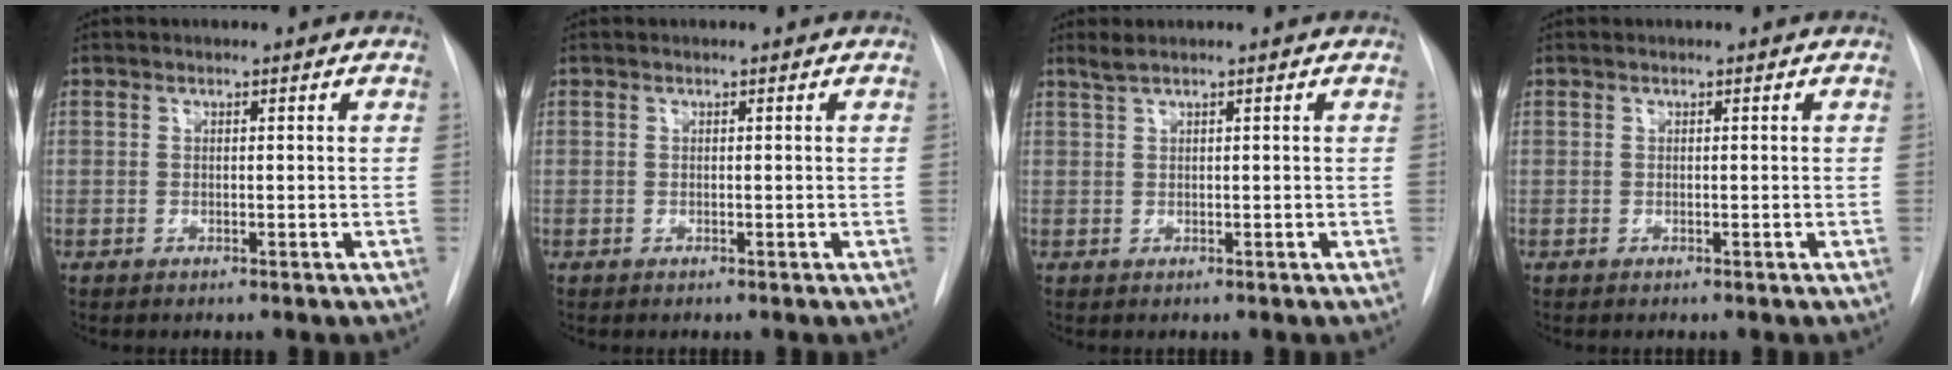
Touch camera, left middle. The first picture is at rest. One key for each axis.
{"total": 0.0}
{"total": 1.4, "fx": 1.0, "fy": -0.1, "fz": 0.9, "tx": -0.026, "ty": 0.015, "tz": 0.024}
{"total": 0.0}